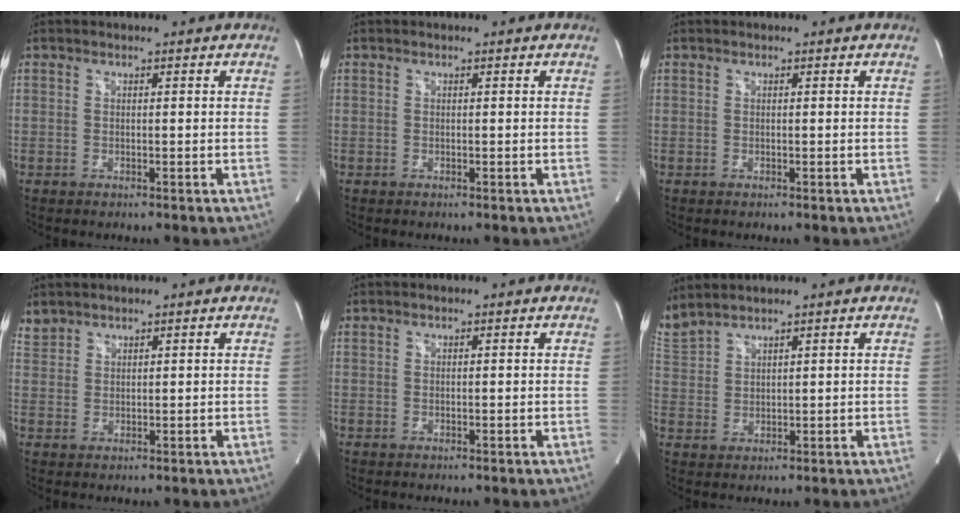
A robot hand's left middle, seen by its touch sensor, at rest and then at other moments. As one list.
[{"total": 0.0}, {"total": 0.0}, {"total": 2.3, "force": [2.2, 0.7, -0.1], "torque": [0.000, 0.011, 0.047]}, {"total": 0.0}, {"total": 5.8, "force": [5.5, 0.5, 1.9], "torque": [-0.067, 0.015, 0.126]}]